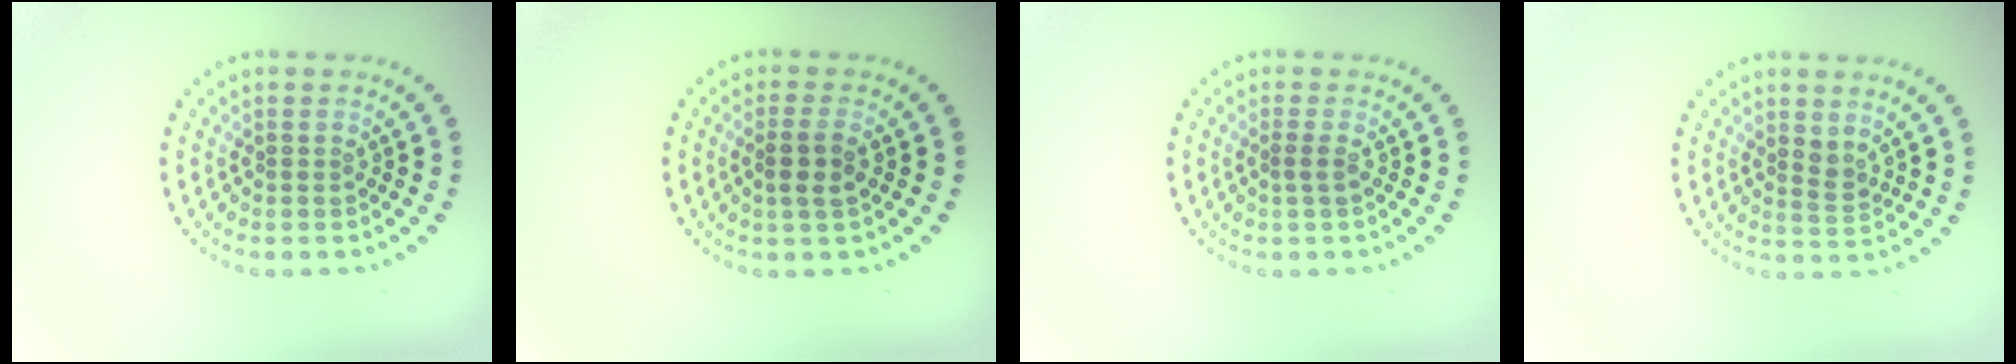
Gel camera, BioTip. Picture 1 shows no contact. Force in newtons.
{"total": 2.1, "press": 1.8, "slide": 1.0}
{"total": 0.6, "press": 0.2, "slide": 0.6}
{"total": 1.3, "press": 1.3, "slide": 0.5}